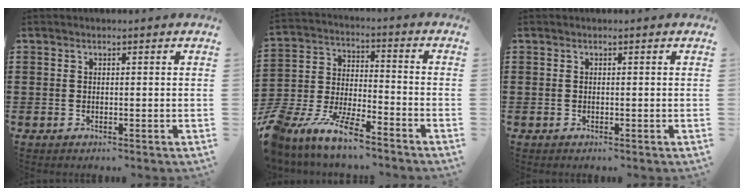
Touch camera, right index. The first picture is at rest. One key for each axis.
{"total": 9.1, "fx": -8.2, "fy": 1.5, "fz": 3.9, "tx": -0.108, "ty": -0.001, "tz": -0.170}
{"total": 0.0}